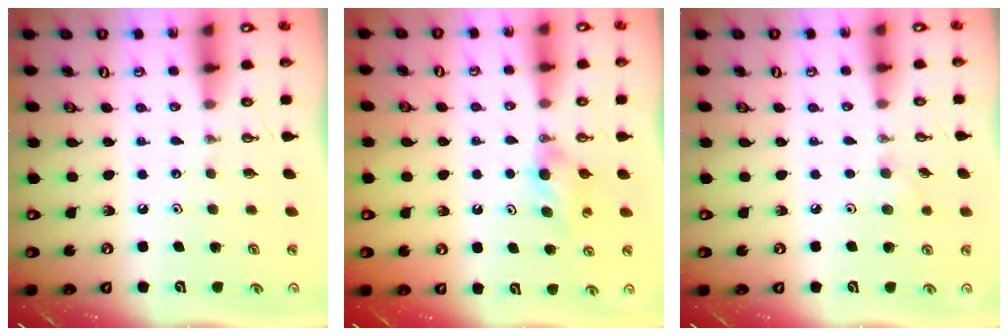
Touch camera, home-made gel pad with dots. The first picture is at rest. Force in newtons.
{"total": 5.0, "press": 4.9, "slide": 0.7}
{"total": 4.6, "press": 4.4, "slide": 1.2}